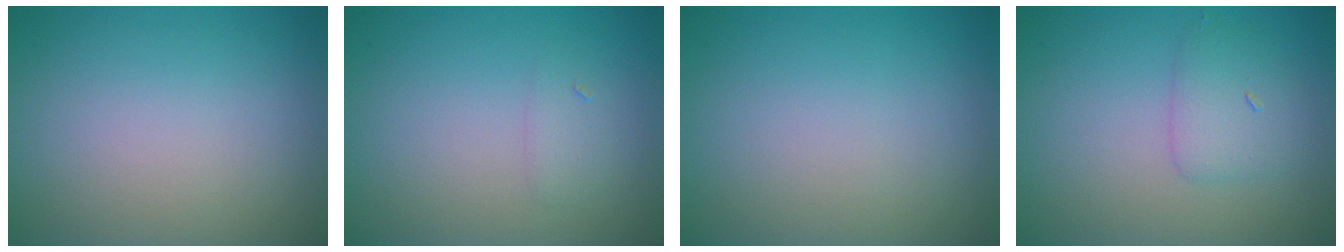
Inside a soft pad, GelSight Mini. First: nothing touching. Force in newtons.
{"total": 1.0, "press": 1.0, "slide": 0.1}
{"total": 0.0}
{"total": 2.3, "press": 2.3, "slide": 0.1}